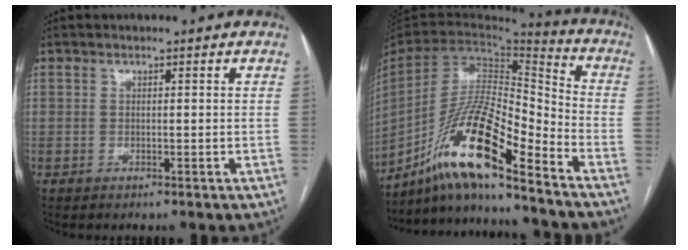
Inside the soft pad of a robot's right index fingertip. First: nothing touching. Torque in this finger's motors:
{"motor_torque": [0.53, -0.26, 0.08, -0.02]}